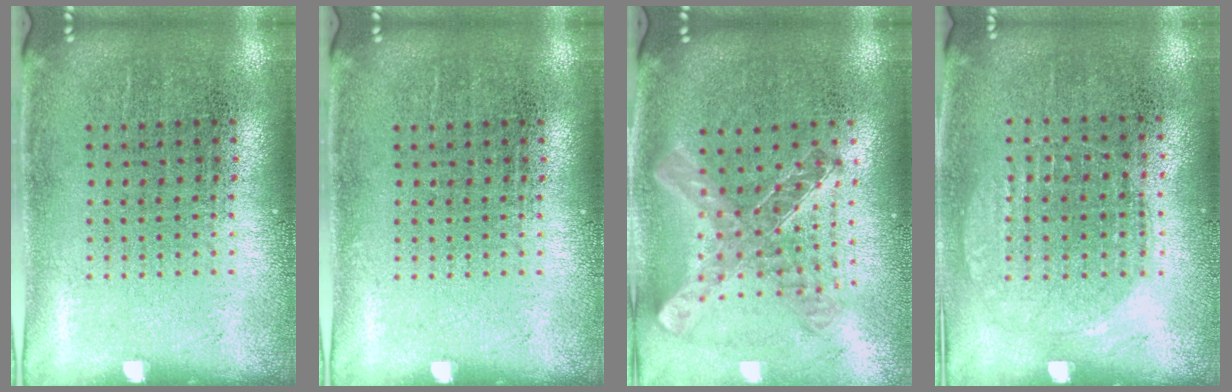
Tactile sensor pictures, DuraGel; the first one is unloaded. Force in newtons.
{"total": 0.0}
{"total": 1.1, "press": 1.1, "slide": 0.2}
{"total": 1.0, "press": 0.9, "slide": 0.4}